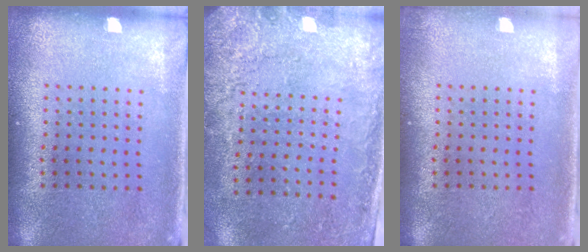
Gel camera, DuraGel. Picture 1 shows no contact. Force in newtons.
{"total": 2.5, "press": 2.1, "slide": 1.3}
{"total": 0.8, "press": 0.7, "slide": 0.4}